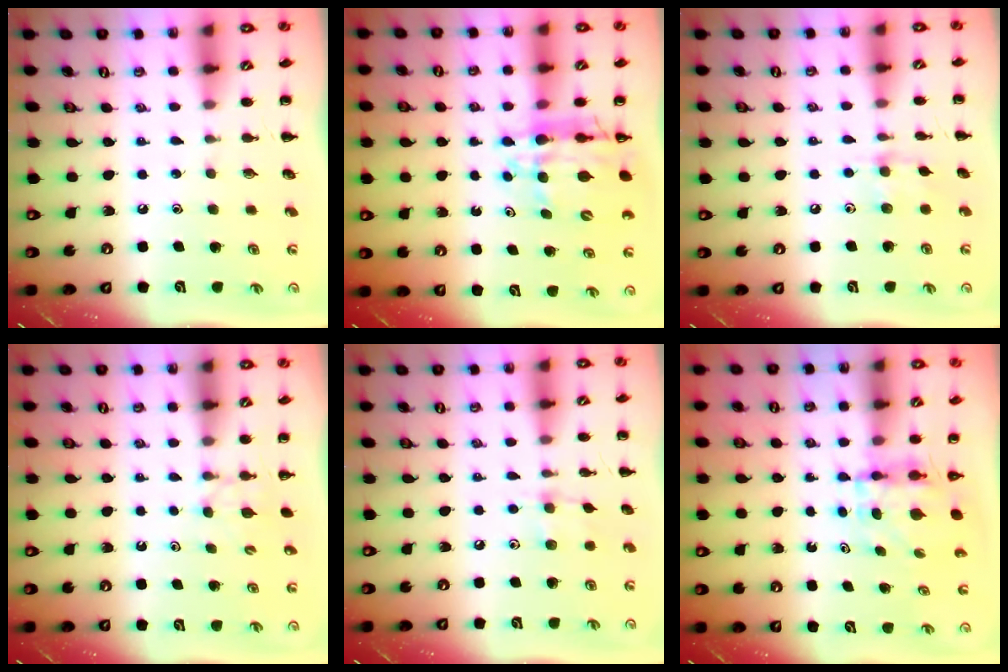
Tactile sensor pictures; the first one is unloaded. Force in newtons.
{"total": 9.9, "press": 9.5, "slide": 2.6}
{"total": 5.4, "press": 5.4, "slide": 0.7}
{"total": 2.6, "press": 2.4, "slide": 1.1}
{"total": 6.7, "press": 6.5, "slide": 1.8}
{"total": 3.9, "press": 3.9, "slide": 0.3}